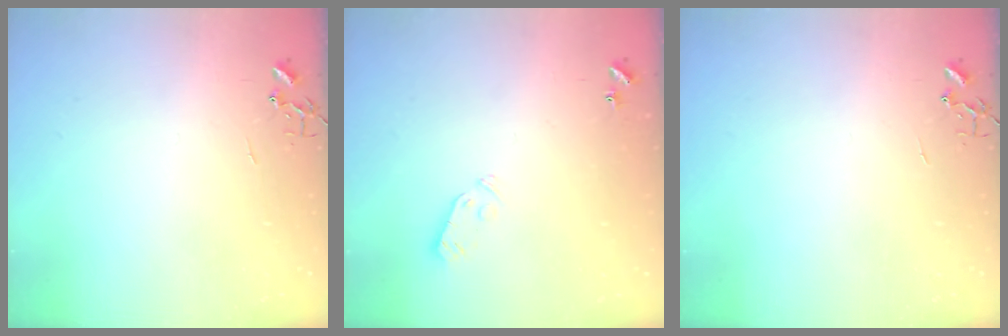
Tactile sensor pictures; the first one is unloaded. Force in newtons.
{"total": 3.5, "press": 3.5, "slide": 0.4}
{"total": 0.0}